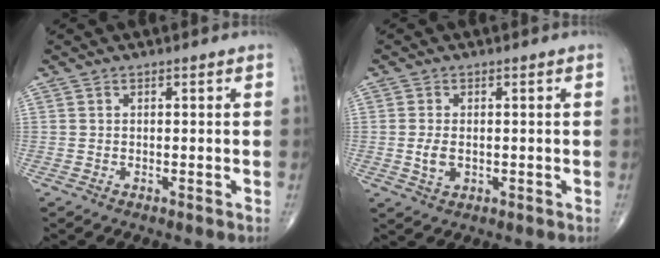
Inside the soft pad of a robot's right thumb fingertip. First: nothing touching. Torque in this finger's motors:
{"motor_torque": [-0.43, 0.11, 0.24, 0.42, 0.11]}